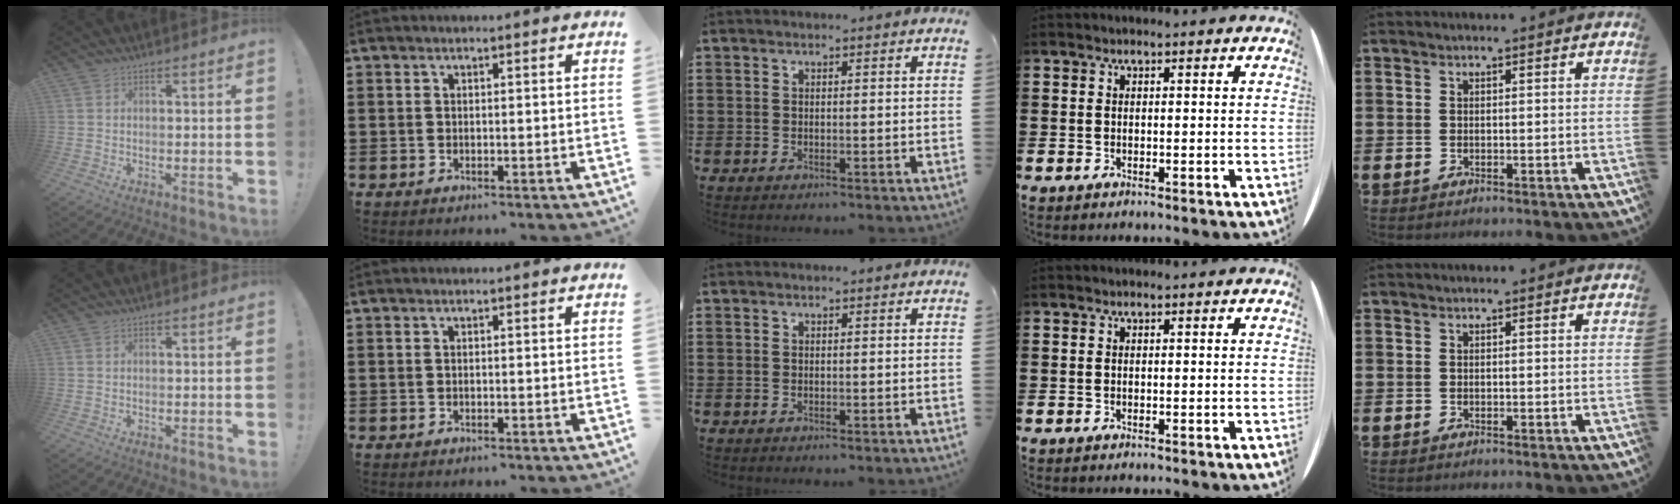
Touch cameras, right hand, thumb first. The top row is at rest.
{}